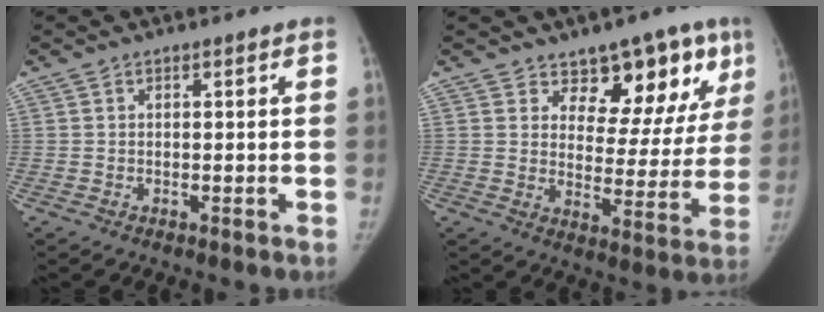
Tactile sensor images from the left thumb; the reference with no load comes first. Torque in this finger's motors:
{"motor_torque": [-0.02, 0.14, 0.43, 0.18, 0.07]}